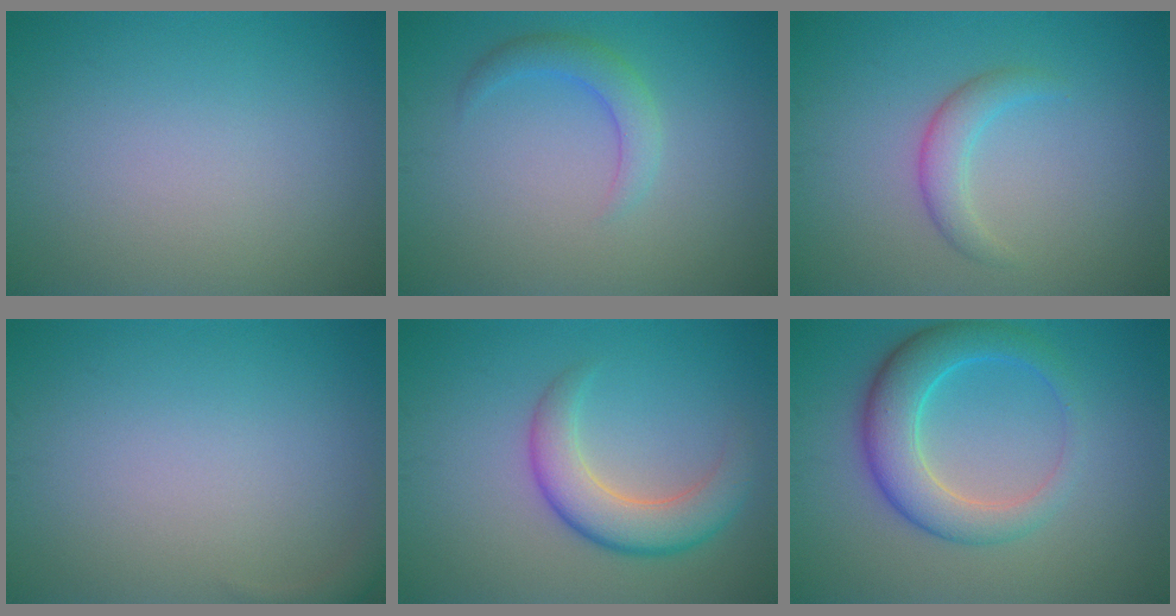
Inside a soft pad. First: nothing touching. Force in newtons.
{"total": 2.3, "press": 2.3, "slide": 0.1}
{"total": 2.2, "press": 2.2, "slide": 0.2}
{"total": 1.1, "press": 1.1, "slide": 0.1}
{"total": 4.9, "press": 4.9, "slide": 0.2}
{"total": 5.6, "press": 5.6, "slide": 0.2}